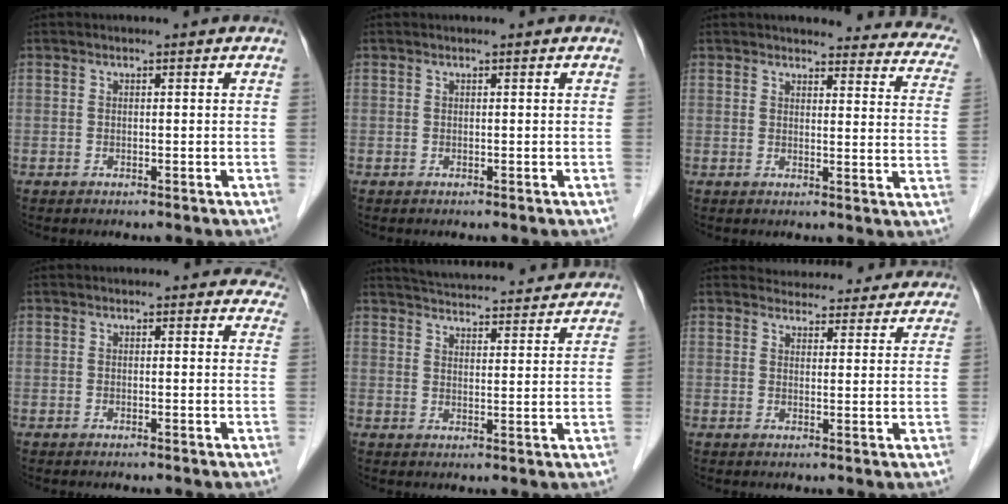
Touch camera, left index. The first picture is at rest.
{"total": 0.0}
{"total": 19.9, "force": [18.3, 4.4, 6.5], "torque": [-0.047, -0.049, 0.180]}
{"total": 3.8, "force": [3.4, 1.6, 0.2], "torque": [0.025, -0.011, 0.012]}
{"total": 21.9, "force": [20.5, 3.4, 6.7], "torque": [-0.106, 0.005, 0.265]}
{"total": 14.7, "force": [13.9, 4.3, 2.6], "torque": [-0.010, 0.007, 0.156]}